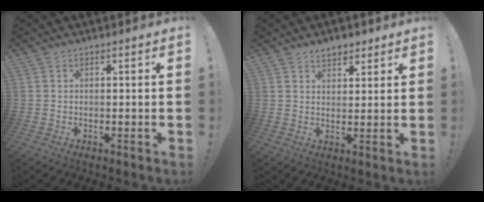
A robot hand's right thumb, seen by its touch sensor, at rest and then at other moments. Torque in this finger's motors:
{"motor_torque": [0.01, 0.02, 0.00, 0.00, 0.00]}